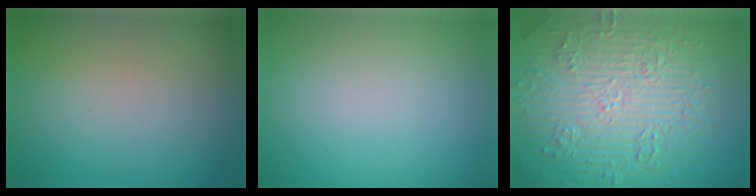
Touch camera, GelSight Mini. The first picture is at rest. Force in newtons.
{"total": 0.0}
{"total": 11.0, "press": 7.4, "slide": 8.2}